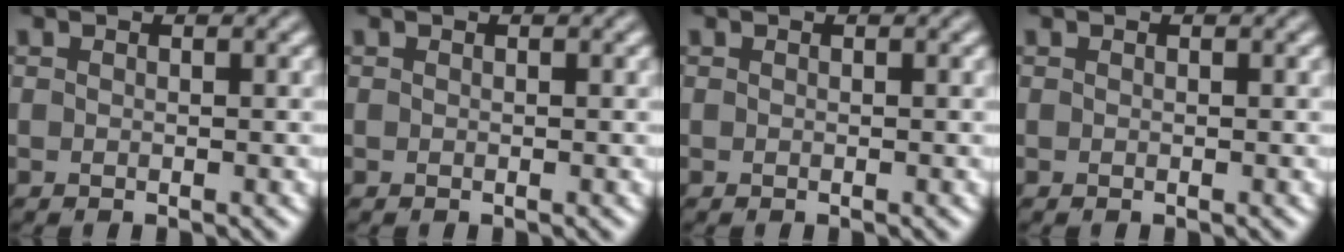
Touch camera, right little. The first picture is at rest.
{"total": 0.0}
{"total": 0.0}
{"total": 0.0}